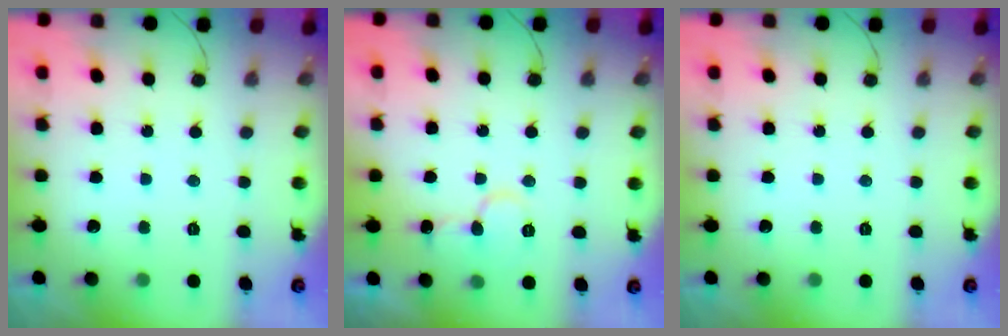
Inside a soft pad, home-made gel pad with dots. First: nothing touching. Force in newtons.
{"total": 7.9, "press": 7.9, "slide": 0.8}
{"total": 0.0}